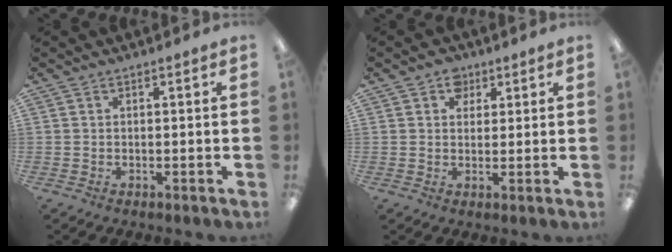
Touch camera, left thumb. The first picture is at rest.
{"total": 4.4, "force": [2.5, 3.2, 1.5], "torque": [-0.015, -0.002, 0.042]}